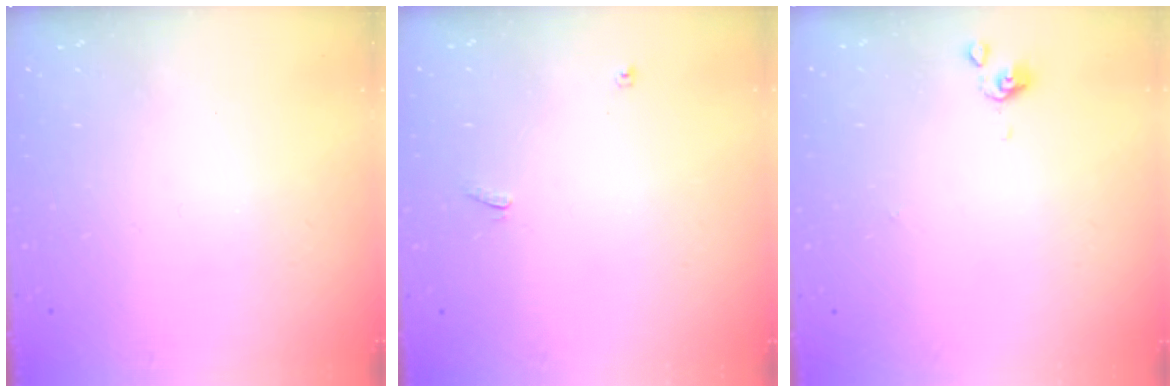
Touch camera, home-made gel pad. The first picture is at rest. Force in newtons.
{"total": 4.2, "press": 4.2, "slide": 0.2}
{"total": 0.0}